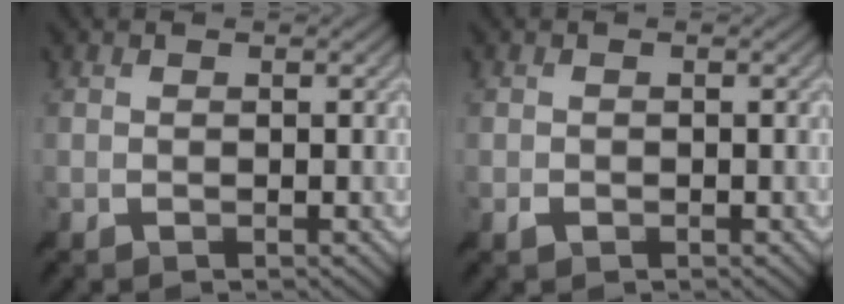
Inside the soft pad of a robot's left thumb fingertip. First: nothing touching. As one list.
[{"total": 0.5, "force": [-0.2, 0.5, 0.2], "torque": [-0.005, -0.001, -0.005]}]